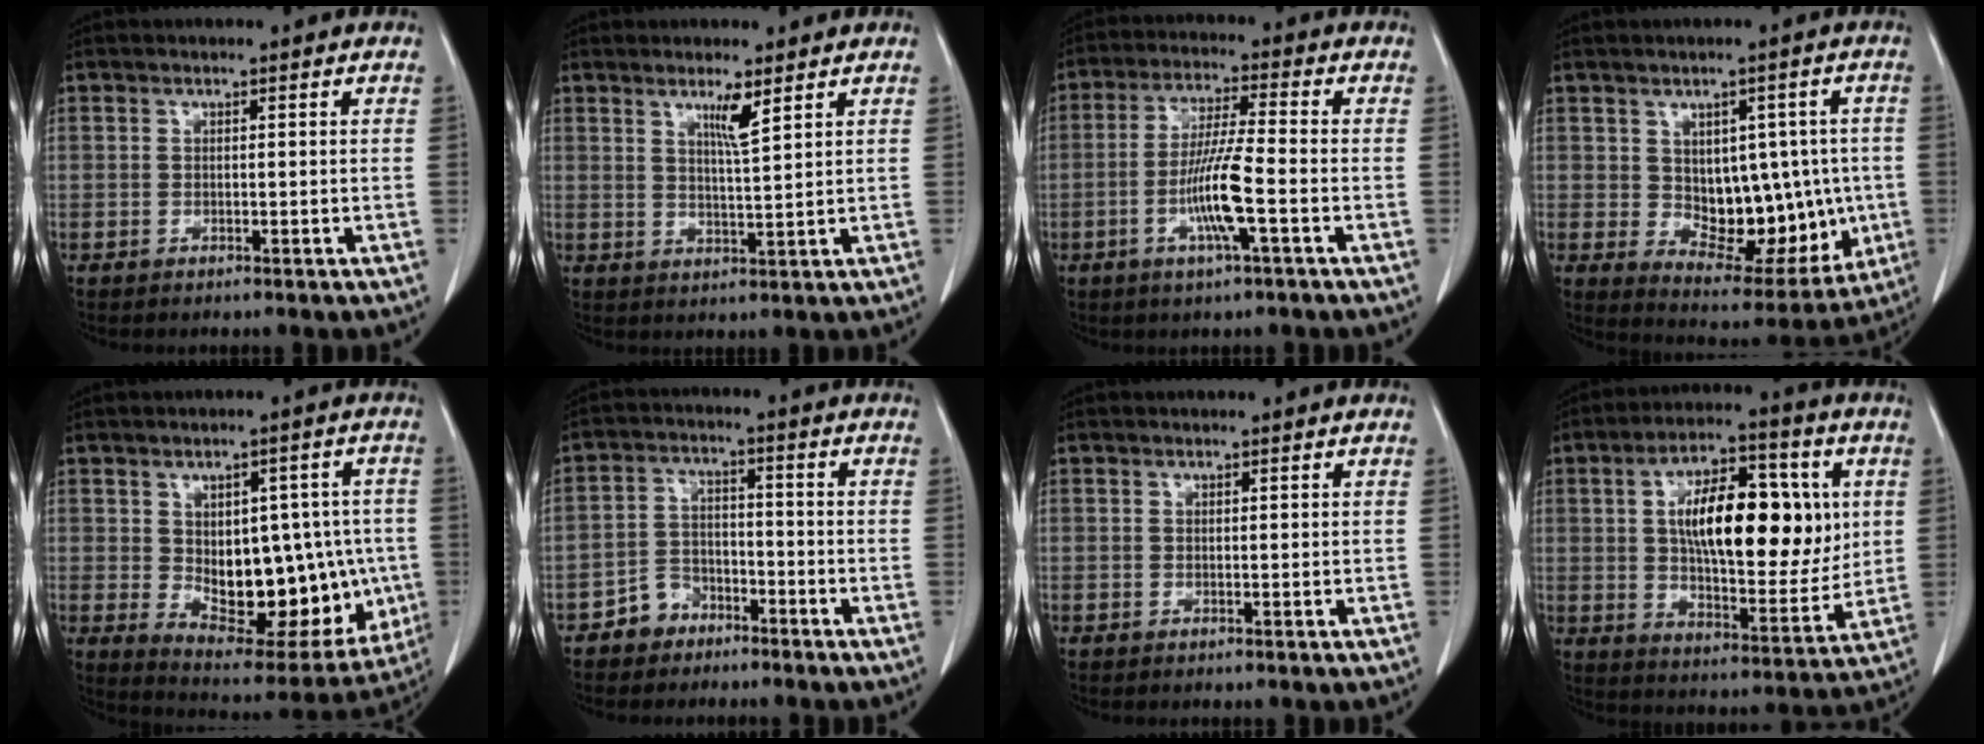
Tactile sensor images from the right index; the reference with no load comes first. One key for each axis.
{"total": 3.8, "fx": 2.3, "fy": -0.3, "fz": 3.1, "tx": -0.057, "ty": -0.010, "tz": 0.044}
{"total": 8.9, "fx": -2.8, "fy": 0.0, "fz": 8.5, "tx": -0.166, "ty": -0.006, "tz": -0.055}
{"total": 13.5, "fx": -0.4, "fy": 7.9, "fz": 10.9, "tx": -0.132, "ty": 0.014, "tz": 0.026}
{"total": 19.1, "fx": -1.8, "fy": 10.3, "fz": 16.0, "tx": -0.225, "ty": 0.008, "tz": 0.006}
{"total": 5.0, "fx": -3.5, "fy": 3.5, "fz": 0.7, "tx": -0.008, "ty": 0.013, "tz": -0.064}
{"total": 0.0}
{"total": 18.9, "fx": 3.6, "fy": 7.5, "fz": 17.0, "tx": -0.273, "ty": 0.020, "tz": 0.060}